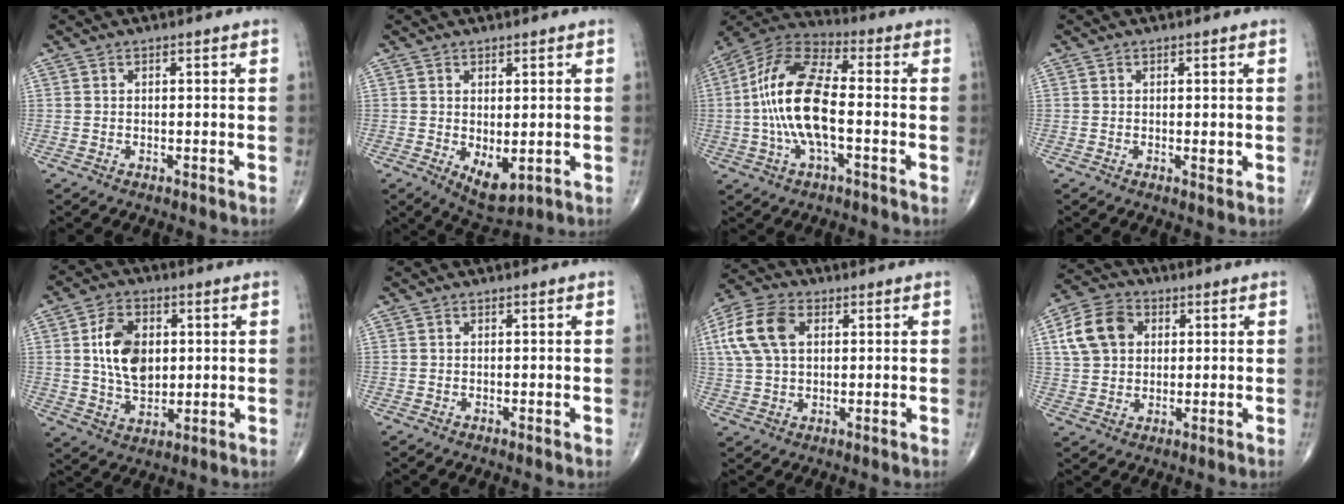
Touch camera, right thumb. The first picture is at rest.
{"total": 5.7, "force": [-0.8, 2.9, 4.8], "torque": [-0.066, -0.015, 0.003]}
{"total": 16.2, "force": [-1.5, 6.5, 14.8], "torque": [-0.302, 0.031, -0.037]}
{"total": 1.3, "force": [0.0, 0.5, 1.1], "torque": [-0.015, -0.004, -0.002]}
{"total": 11.5, "force": [1.9, 7.5, 8.5], "torque": [-0.133, -0.009, 0.038]}
{"total": 0.0}
{"total": 11.5, "force": [3.0, 7.3, 8.4], "torque": [-0.172, 0.013, 0.054]}
{"total": 10.4, "force": [2.7, 8.0, 6.1], "torque": [-0.099, 0.008, 0.046]}